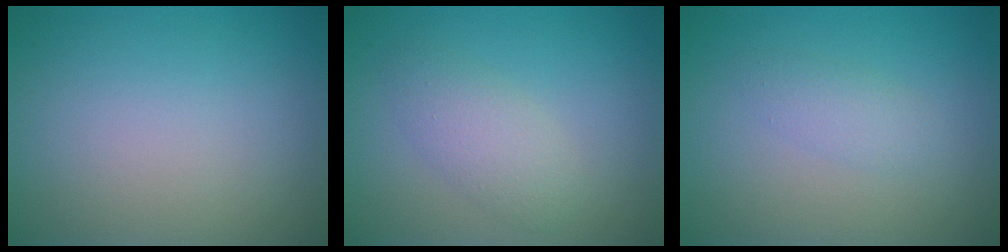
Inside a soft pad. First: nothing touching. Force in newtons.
{"total": 2.7, "press": 2.7, "slide": 0.0}
{"total": 1.5, "press": 1.5, "slide": 0.1}